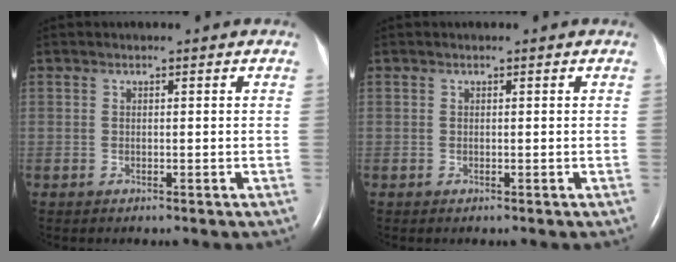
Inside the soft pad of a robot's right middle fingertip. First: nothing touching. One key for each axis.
{"total": 0.0}